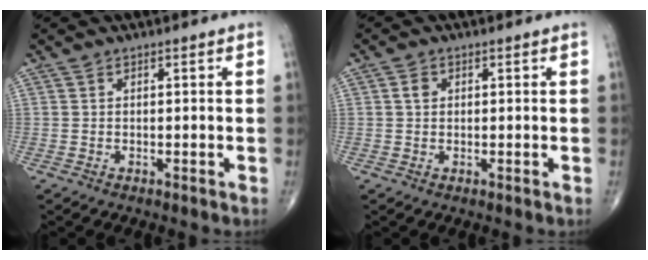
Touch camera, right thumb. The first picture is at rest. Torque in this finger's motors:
{"motor_torque": [0.28, 0.12, 0.36, 0.14, 0.01]}